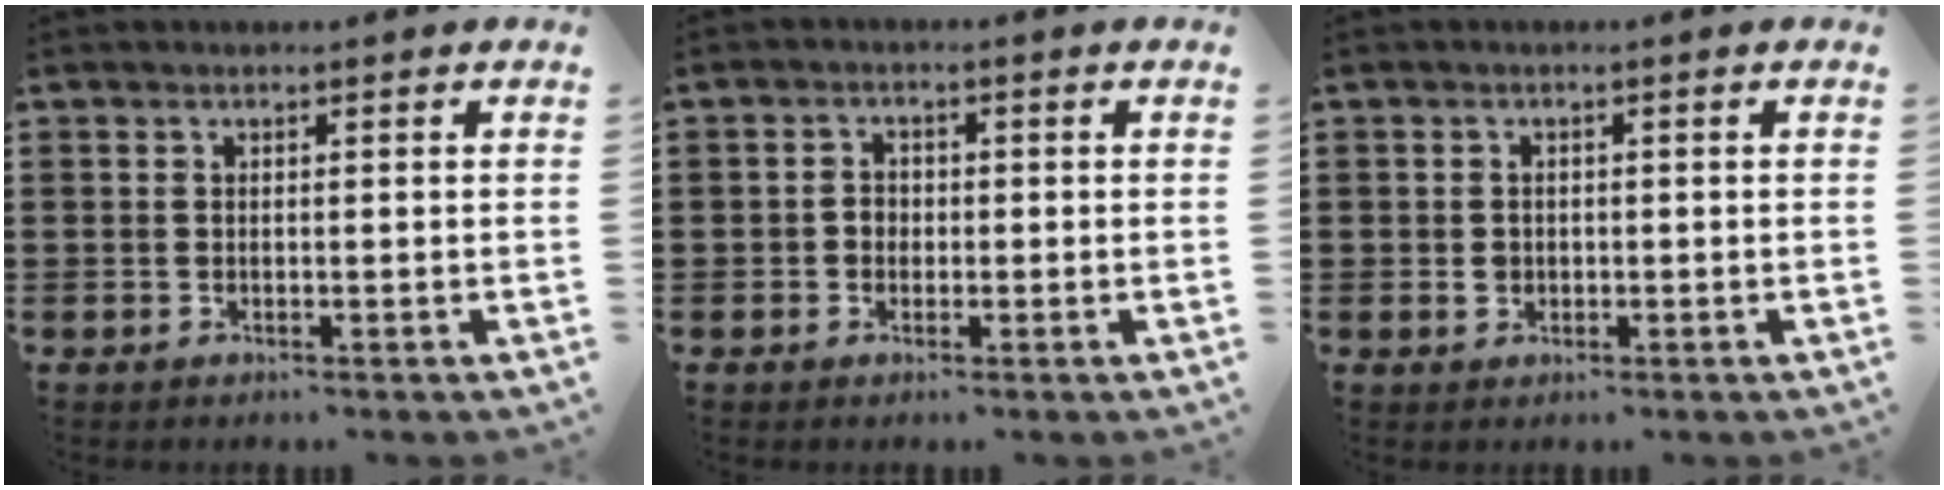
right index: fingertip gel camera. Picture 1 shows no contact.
{"total": 1.8, "force": [-0.5, 1.6, 0.7], "torque": [-0.018, 0.005, -0.011]}
{"total": 1.4, "force": [-0.1, 1.2, 0.7], "torque": [-0.016, 0.004, -0.003]}